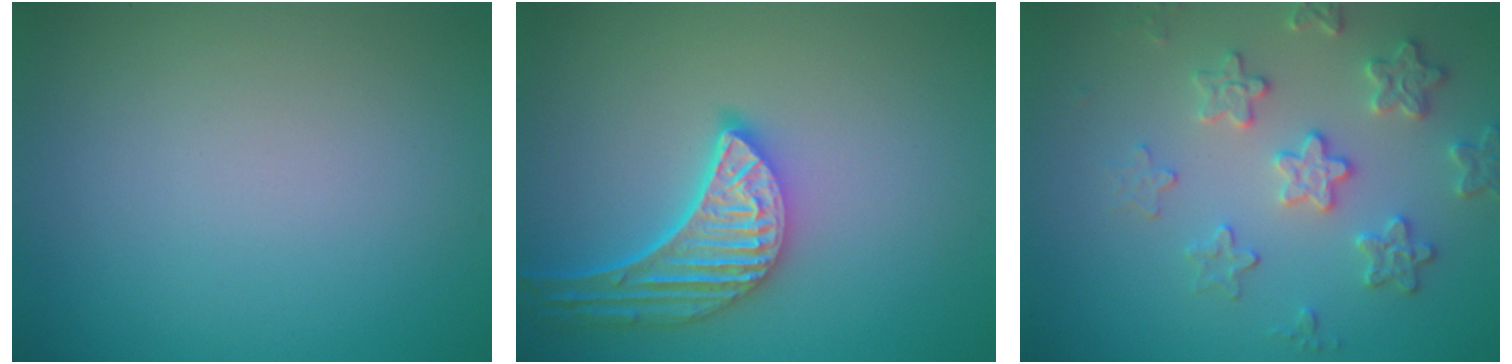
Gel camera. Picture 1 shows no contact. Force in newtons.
{"total": 5.3, "press": 4.3, "slide": 3.1}
{"total": 3.9, "press": 3.6, "slide": 1.5}